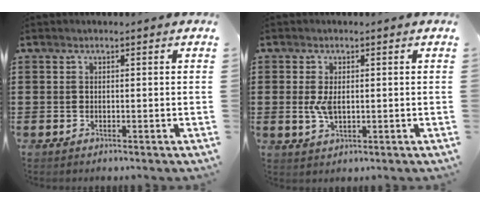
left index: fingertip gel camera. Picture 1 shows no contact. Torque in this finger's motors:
{"motor_torque": [0.41, 0.86, 0.18, 0.04]}